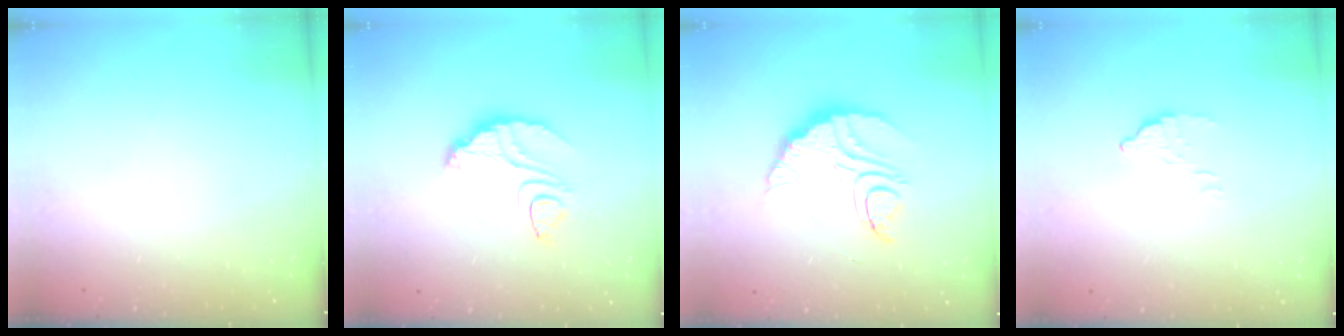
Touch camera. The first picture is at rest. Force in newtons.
{"total": 9.9, "press": 9.8, "slide": 0.8}
{"total": 12.9, "press": 12.9, "slide": 0.9}
{"total": 4.5, "press": 4.4, "slide": 0.2}